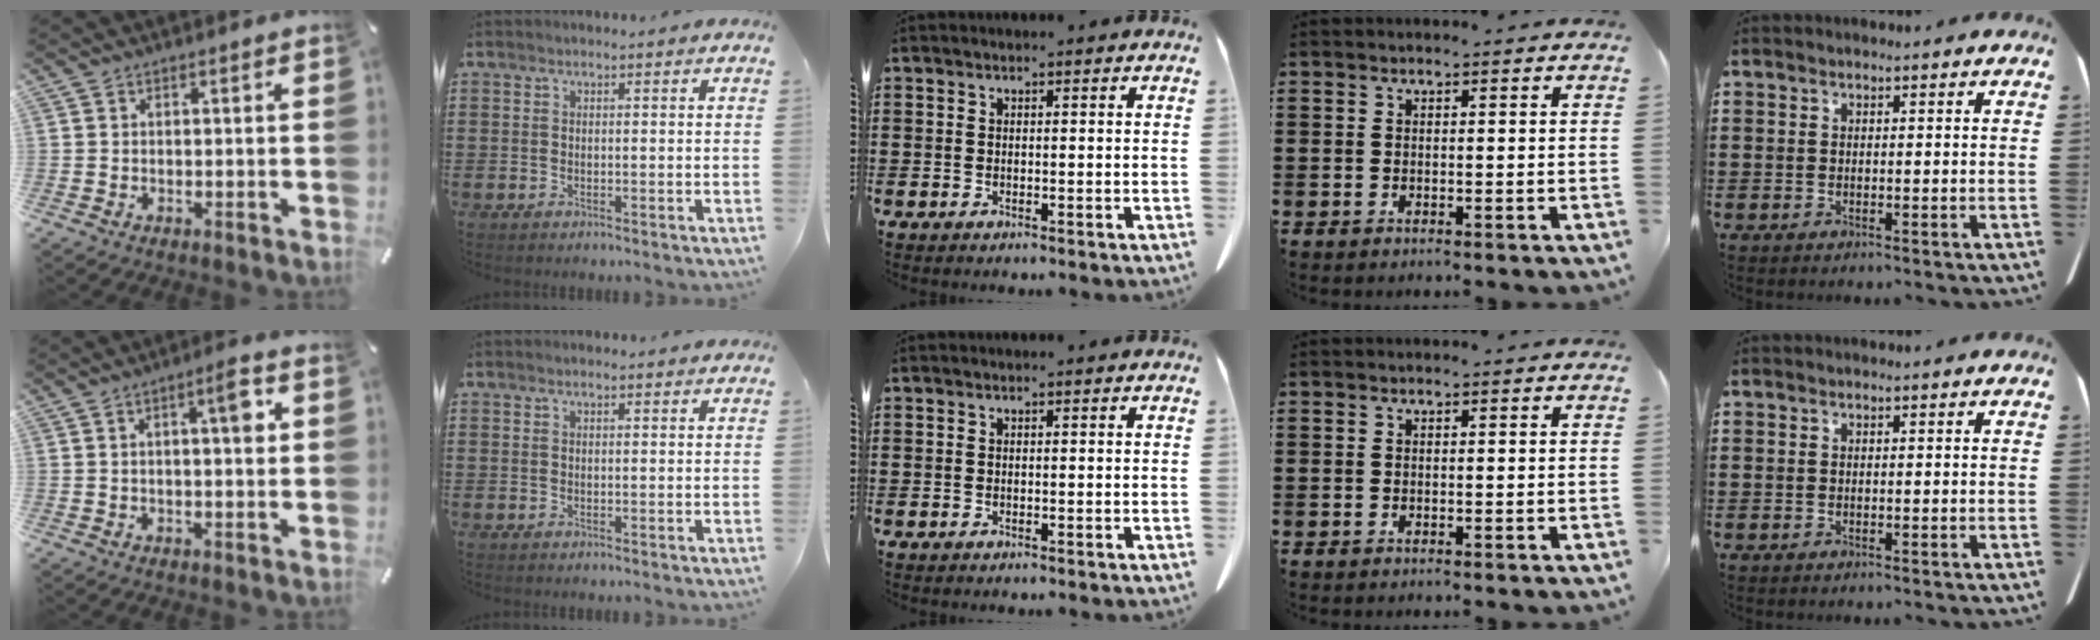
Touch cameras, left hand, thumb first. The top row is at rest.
{"thumb": {"total": 6.4, "force": [1.5, 1.5, 6.1], "torque": [-0.079, -0.008, 0.013]}, "index": {"total": 0.7, "force": [0.6, 0.1, 0.3], "torque": [-0.008, 0.001, 0.011]}}